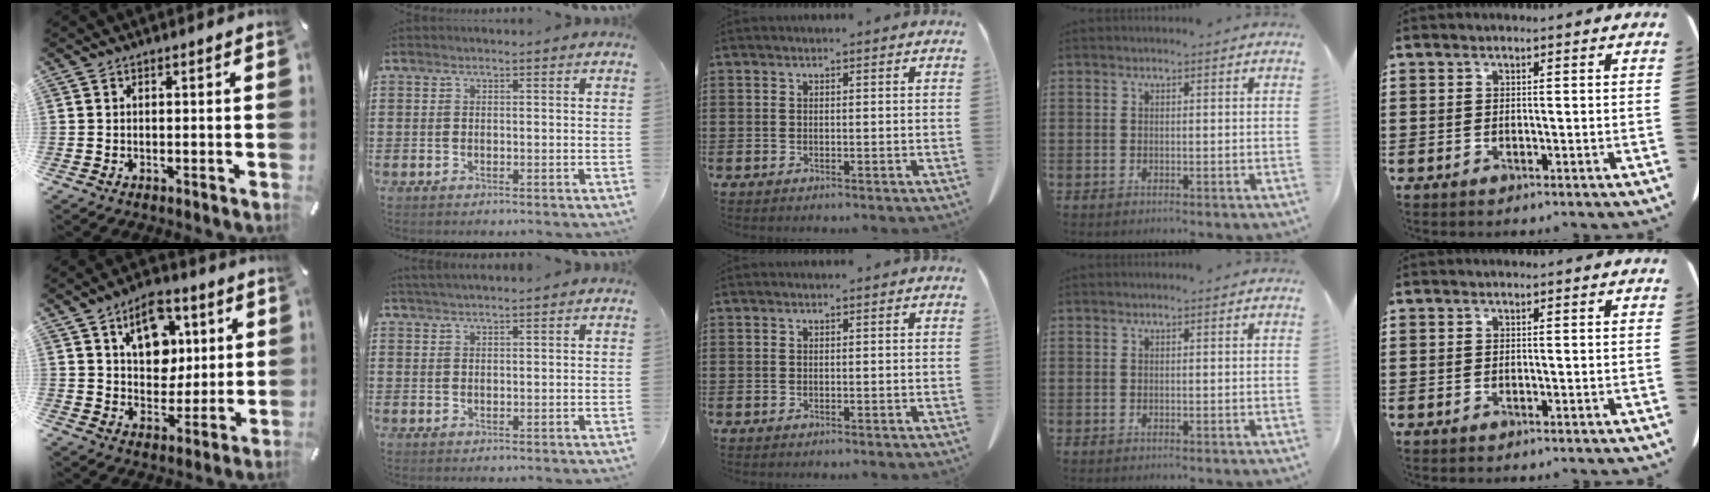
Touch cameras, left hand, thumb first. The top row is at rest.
{"thumb": {"total": 12.0, "force": [5.3, 8.9, 6.1], "torque": [-0.083, -0.017, 0.094]}, "index": {"total": 1.5, "force": [1.5, -0.1, 0.4], "torque": [-0.011, 0.000, 0.029]}}